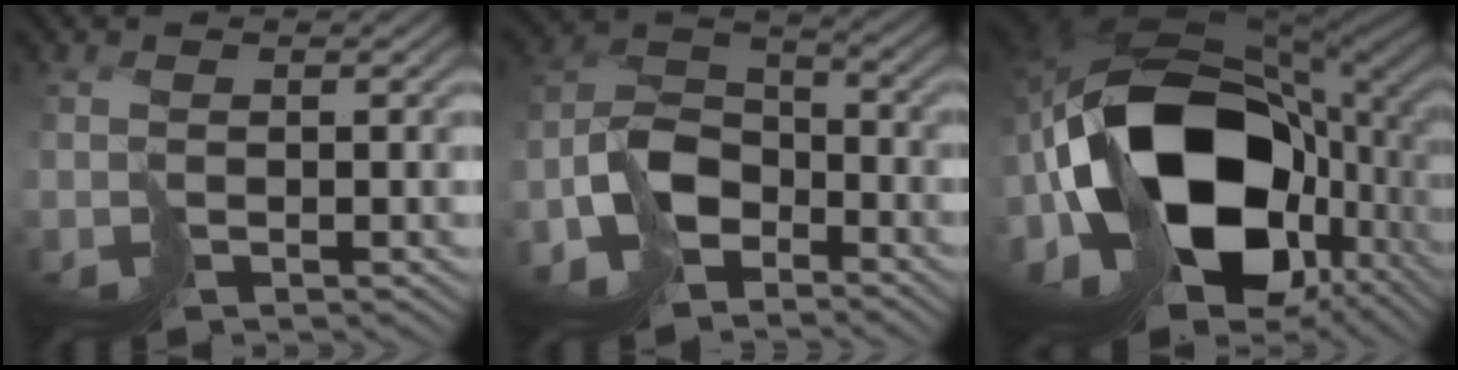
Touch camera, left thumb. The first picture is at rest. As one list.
[{"total": 9.3, "force": [-6.5, 5.0, 4.3], "torque": [-0.086, 0.000, -0.138]}, {"total": 21.1, "force": [-1.9, 12.9, 16.6], "torque": [-0.396, -0.030, -0.013]}]